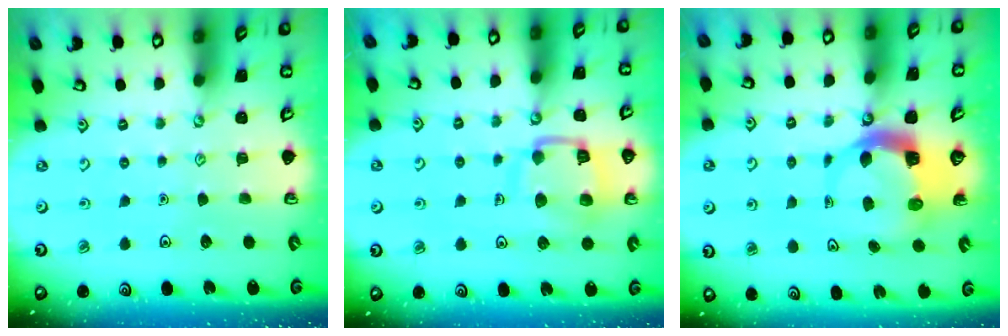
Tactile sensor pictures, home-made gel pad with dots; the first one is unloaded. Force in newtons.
{"total": 12.2, "press": 12.2, "slide": 1.3}
{"total": 6.6, "press": 6.5, "slide": 1.2}